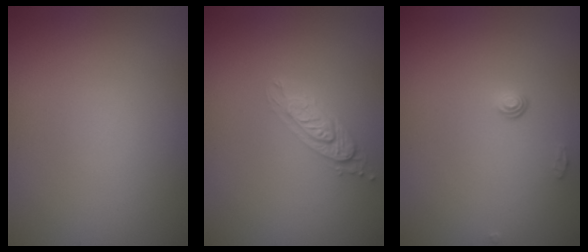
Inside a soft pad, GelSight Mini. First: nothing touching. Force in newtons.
{"total": 2.0, "press": 1.9, "slide": 0.6}
{"total": 0.8, "press": 0.5, "slide": 0.6}